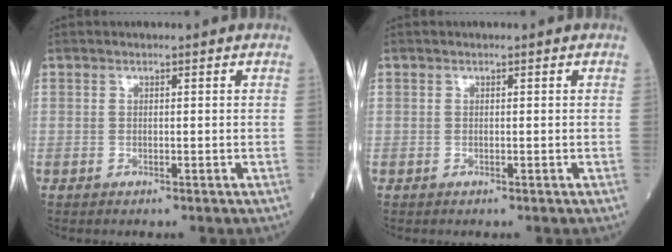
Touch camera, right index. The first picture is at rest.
{"total": 0.0}